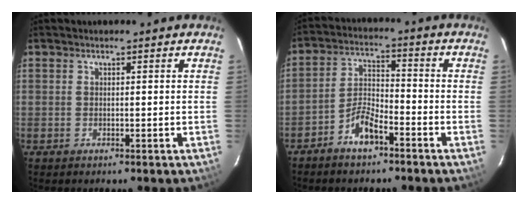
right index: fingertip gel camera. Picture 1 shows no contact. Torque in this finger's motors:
{"motor_torque": [0.38, -0.47, 0.30, 0.06]}